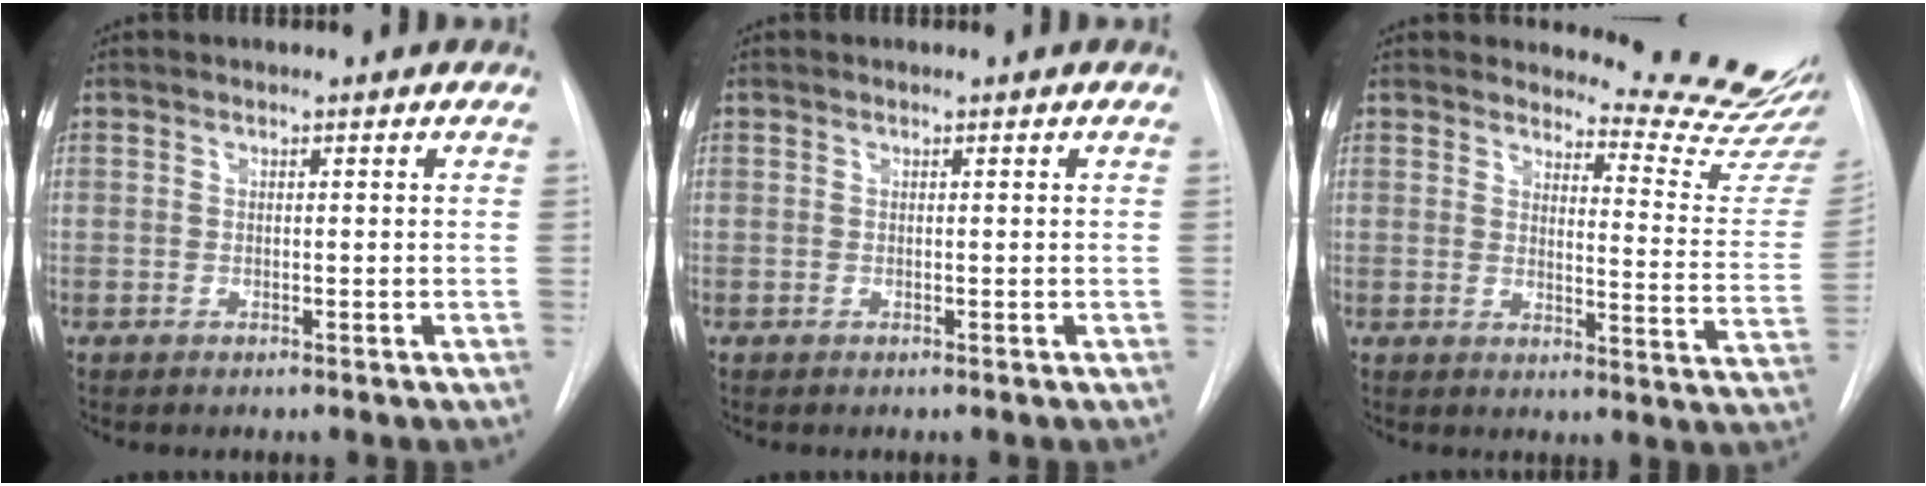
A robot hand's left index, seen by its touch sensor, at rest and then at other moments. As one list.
[{"total": 0.0}, {"total": 13.1, "force": [13.0, -0.5, 1.4], "torque": [-0.004, -0.143, 0.128]}]